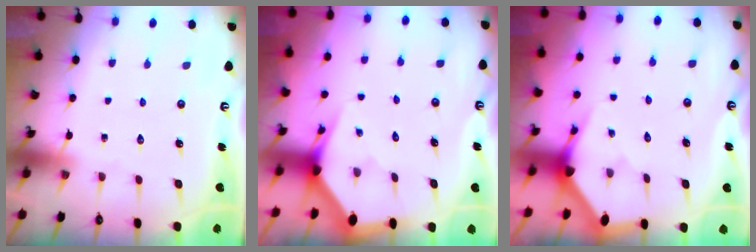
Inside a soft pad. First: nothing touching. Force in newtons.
{"total": 3.7, "press": 3.7, "slide": 0.1}
{"total": 3.5, "press": 3.5, "slide": 0.1}